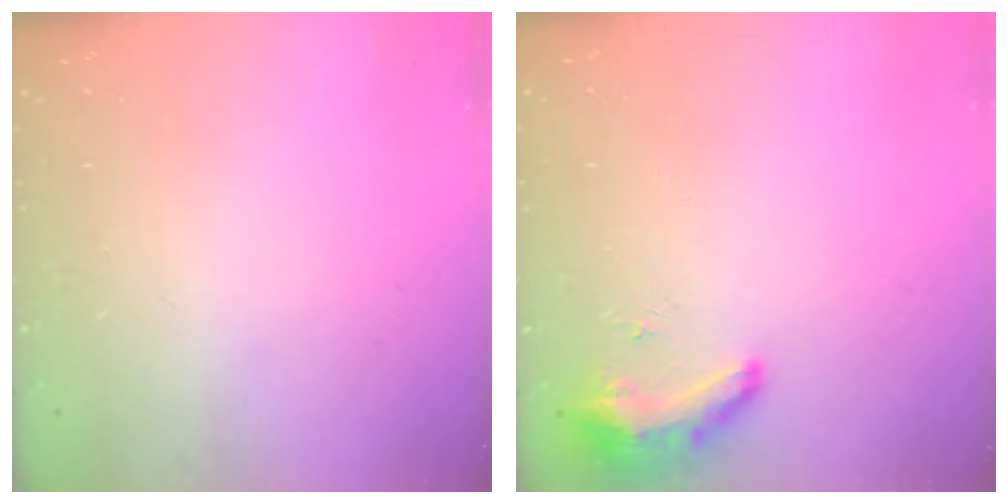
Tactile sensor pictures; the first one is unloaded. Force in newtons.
{"total": 9.2, "press": 8.9, "slide": 2.4}